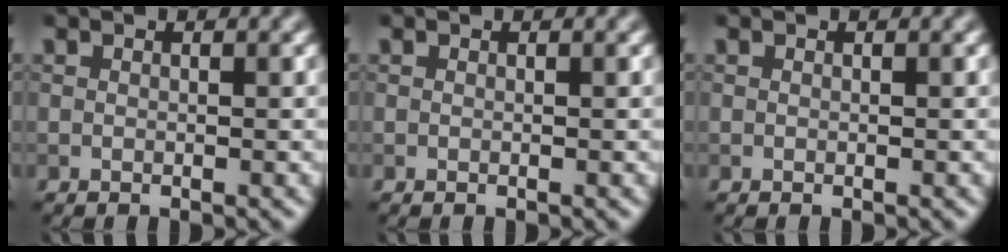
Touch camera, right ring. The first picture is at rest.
{"total": 0.0}
{"total": 0.0}